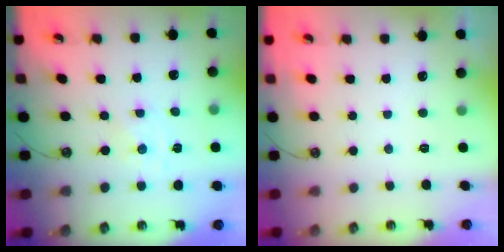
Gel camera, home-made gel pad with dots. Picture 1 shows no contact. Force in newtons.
{"total": 0.0}